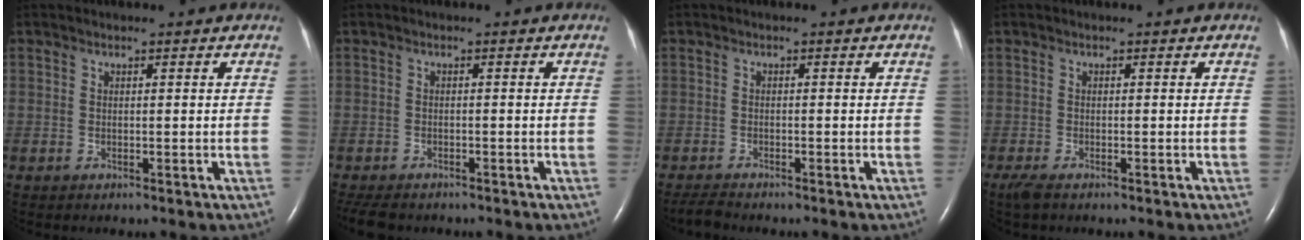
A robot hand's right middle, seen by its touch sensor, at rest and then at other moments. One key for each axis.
{"total": 6.3, "fx": -5.3, "fy": 2.3, "fz": 2.6, "tx": -0.043, "ty": -0.008, "tz": -0.078}
{"total": 2.0, "fx": -1.9, "fy": -0.1, "fz": 0.5, "tx": -0.018, "ty": -0.011, "tz": -0.036}
{"total": 2.2, "fx": -1.7, "fy": 0.4, "fz": 1.3, "tx": -0.034, "ty": -0.009, "tz": -0.030}